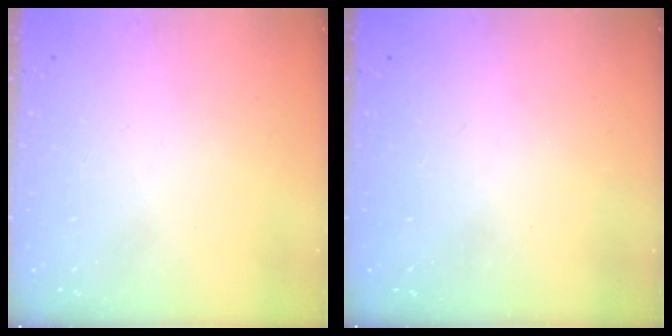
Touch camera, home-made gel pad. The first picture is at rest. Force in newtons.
{"total": 1.0, "press": 1.0, "slide": 0.1}